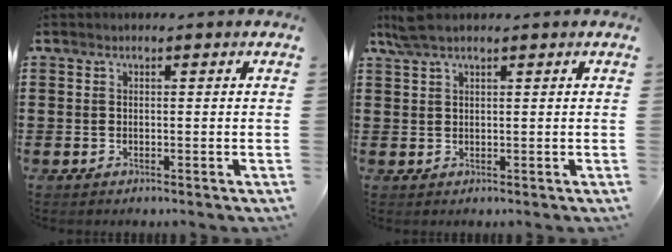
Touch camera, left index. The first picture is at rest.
{"total": 3.0, "force": [2.1, 0.5, 2.1], "torque": [-0.046, 0.002, 0.039]}